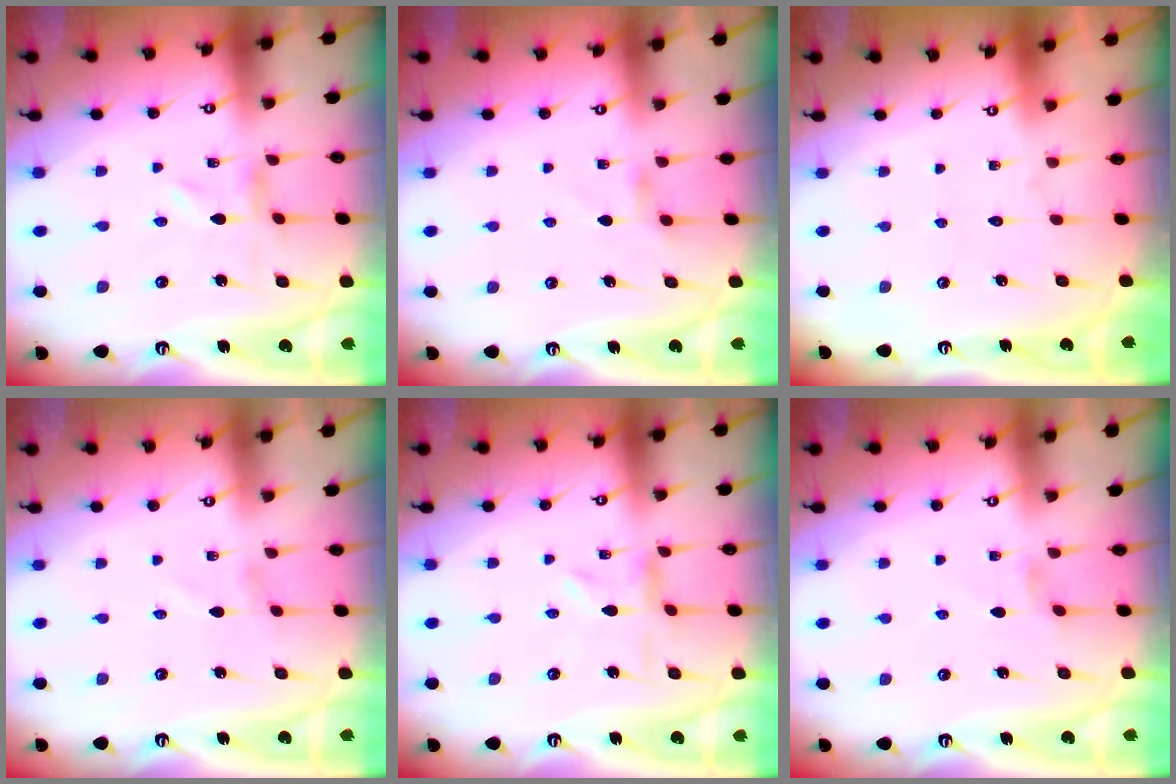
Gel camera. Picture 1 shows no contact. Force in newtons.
{"total": 2.6, "press": 2.5, "slide": 0.6}
{"total": 1.8, "press": 1.8, "slide": 0.1}
{"total": 1.4, "press": 1.4, "slide": 0.2}
{"total": 1.0, "press": 1.0, "slide": 0.2}
{"total": 1.1, "press": 1.1, "slide": 0.3}